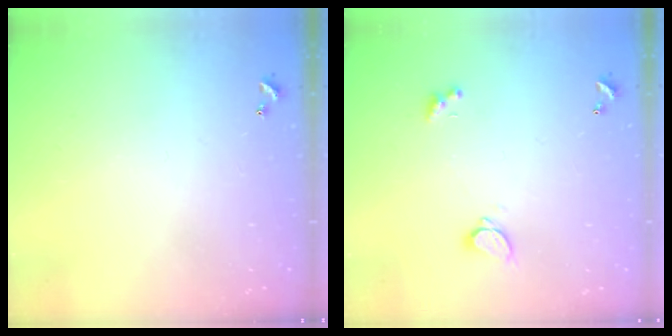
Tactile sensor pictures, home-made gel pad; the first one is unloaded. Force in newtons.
{"total": 2.2, "press": 2.0, "slide": 0.9}